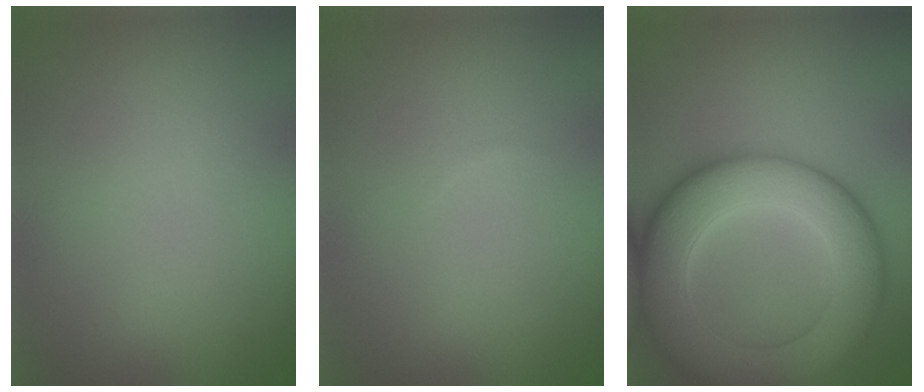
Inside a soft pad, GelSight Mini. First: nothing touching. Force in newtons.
{"total": 0.0}
{"total": 11.1, "press": 11.1, "slide": 0.5}